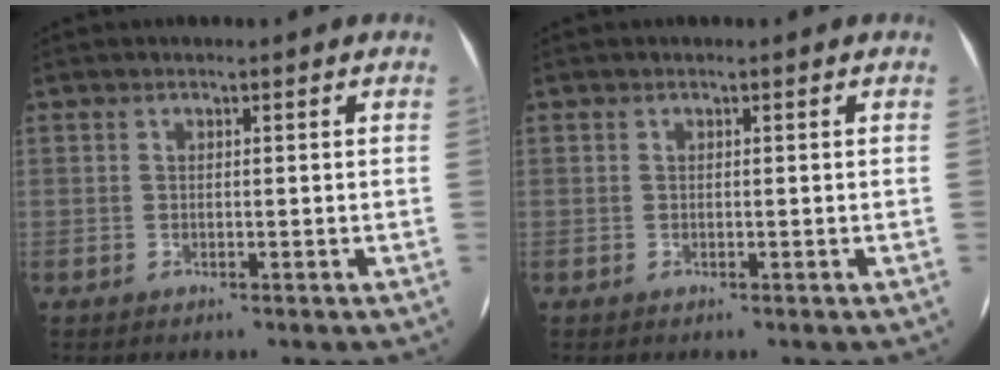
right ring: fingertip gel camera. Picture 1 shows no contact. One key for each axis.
{"total": 0.0}